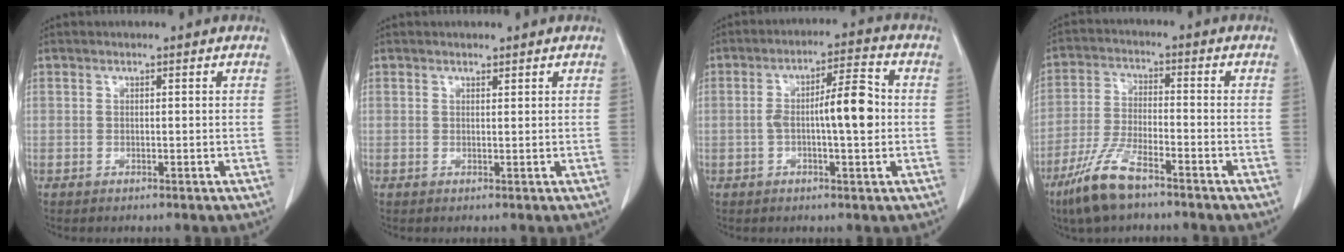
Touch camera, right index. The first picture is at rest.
{"total": 0.5, "force": [0.5, 0.1, 0.1], "torque": [-0.008, -0.003, 0.009]}
{"total": 8.2, "force": [-0.4, 1.4, 8.1], "torque": [-0.135, 0.015, -0.010]}
{"total": 9.3, "force": [-6.5, 1.9, 6.3], "torque": [-0.138, -0.019, -0.124]}